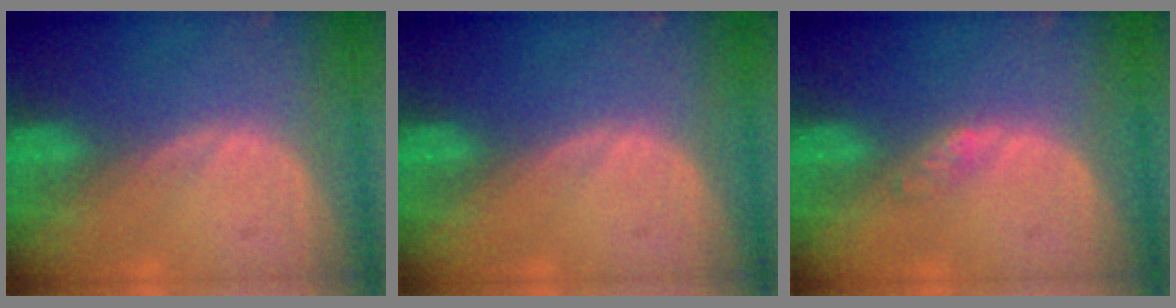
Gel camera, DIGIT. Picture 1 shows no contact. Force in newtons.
{"total": 0.0}
{"total": 1.4, "press": 1.4, "slide": 0.1}